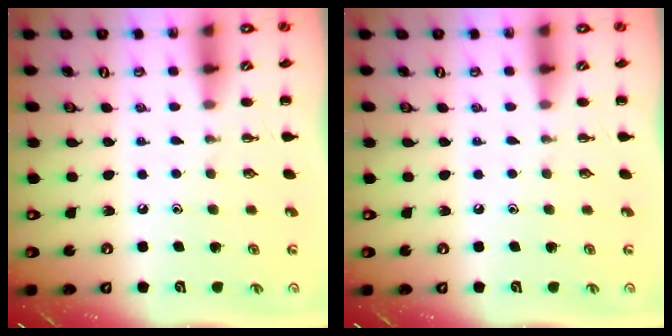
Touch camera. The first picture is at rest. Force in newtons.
{"total": 0.0}